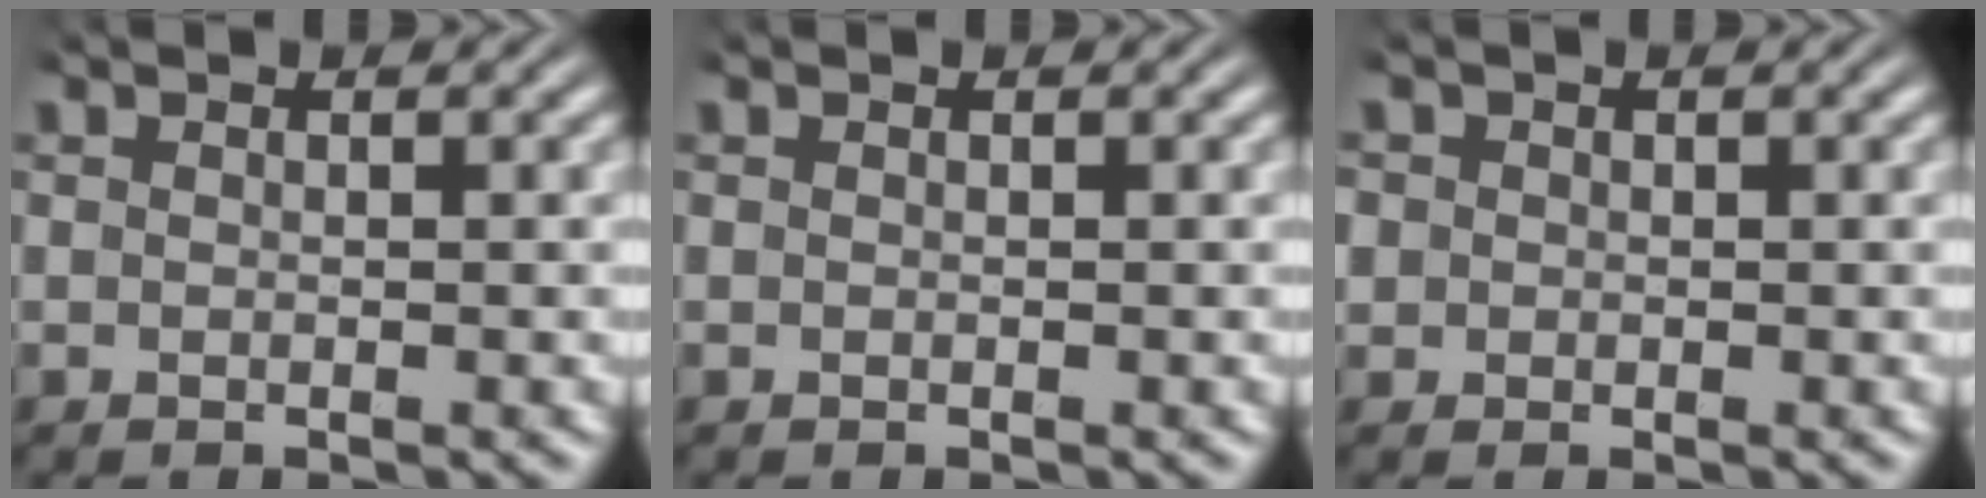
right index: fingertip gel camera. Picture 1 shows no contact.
{"total": 0.0}
{"total": 2.1, "force": [-0.1, 2.0, 0.6], "torque": [-0.028, -0.011, 0.002]}